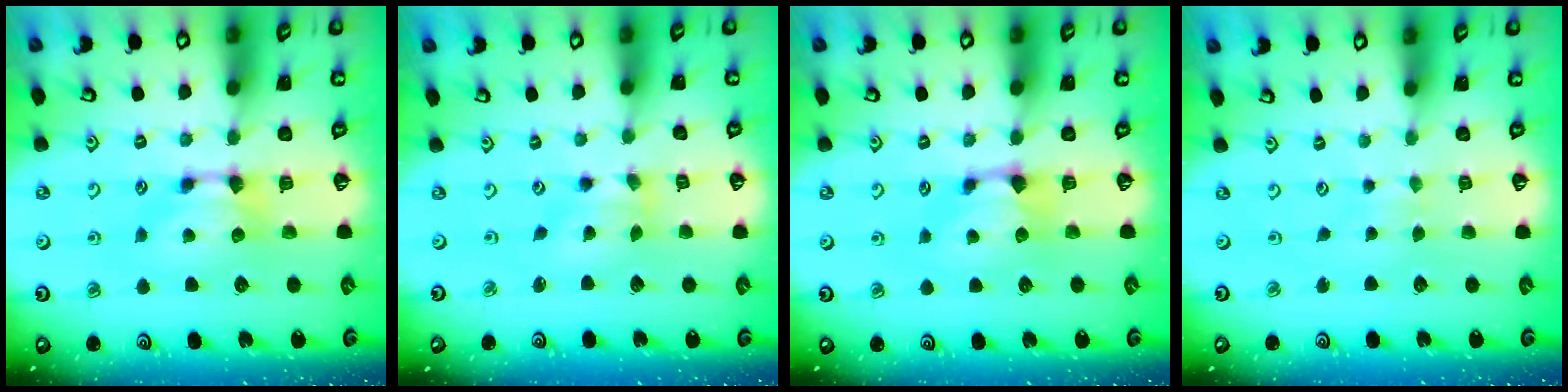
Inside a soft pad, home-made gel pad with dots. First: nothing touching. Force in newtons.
{"total": 1.5, "press": 0.6, "slide": 1.4}
{"total": 0.9, "press": 0.7, "slide": 0.6}
{"total": 3.6, "press": 3.6, "slide": 0.1}